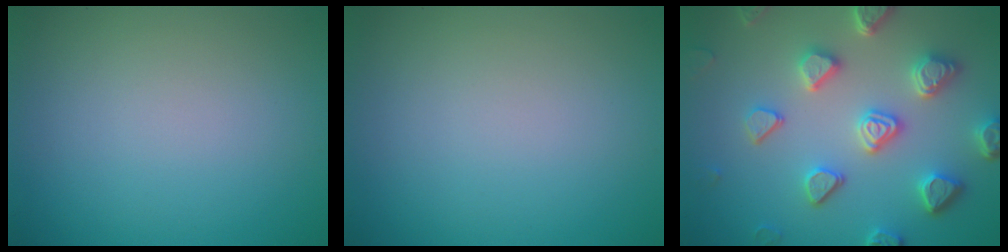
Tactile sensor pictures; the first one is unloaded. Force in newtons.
{"total": 0.0}
{"total": 5.8, "press": 5.0, "slide": 3.0}